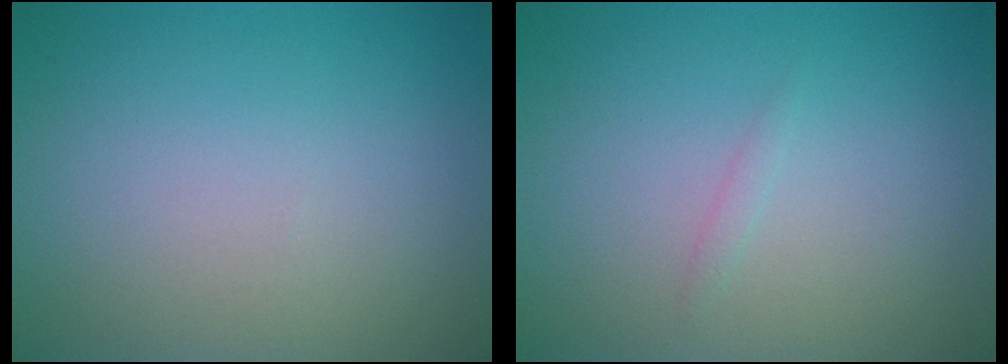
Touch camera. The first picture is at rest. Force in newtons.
{"total": 0.5, "press": 0.5, "slide": 0.0}